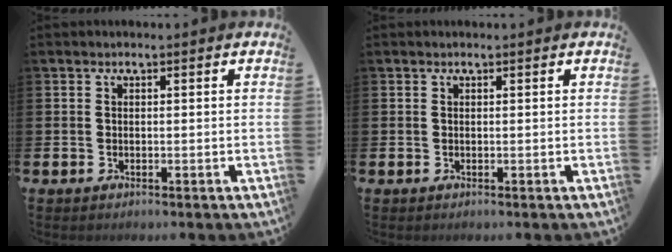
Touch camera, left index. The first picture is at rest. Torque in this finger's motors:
{"motor_torque": [0.12, -0.26, 0.01, 0.04]}